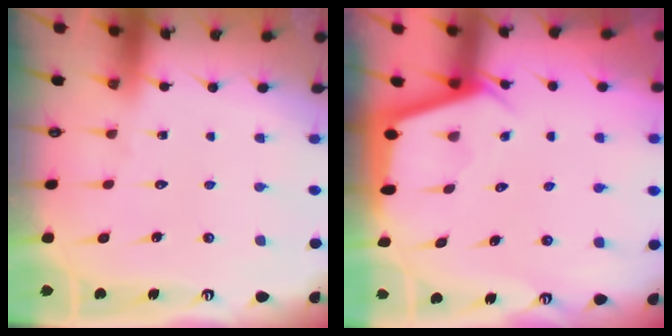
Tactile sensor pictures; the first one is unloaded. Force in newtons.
{"total": 2.8, "press": 2.8, "slide": 0.4}